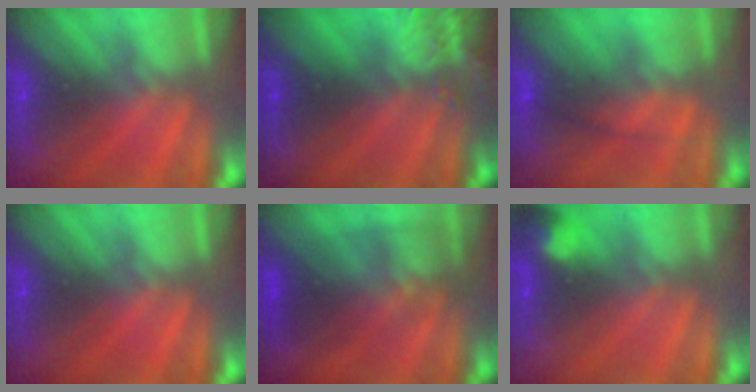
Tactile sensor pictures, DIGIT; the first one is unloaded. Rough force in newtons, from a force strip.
{"total": 3.6}
{"total": 2.4}
{"total": 0.0}
{"total": 2.9}
{"total": 2.8}